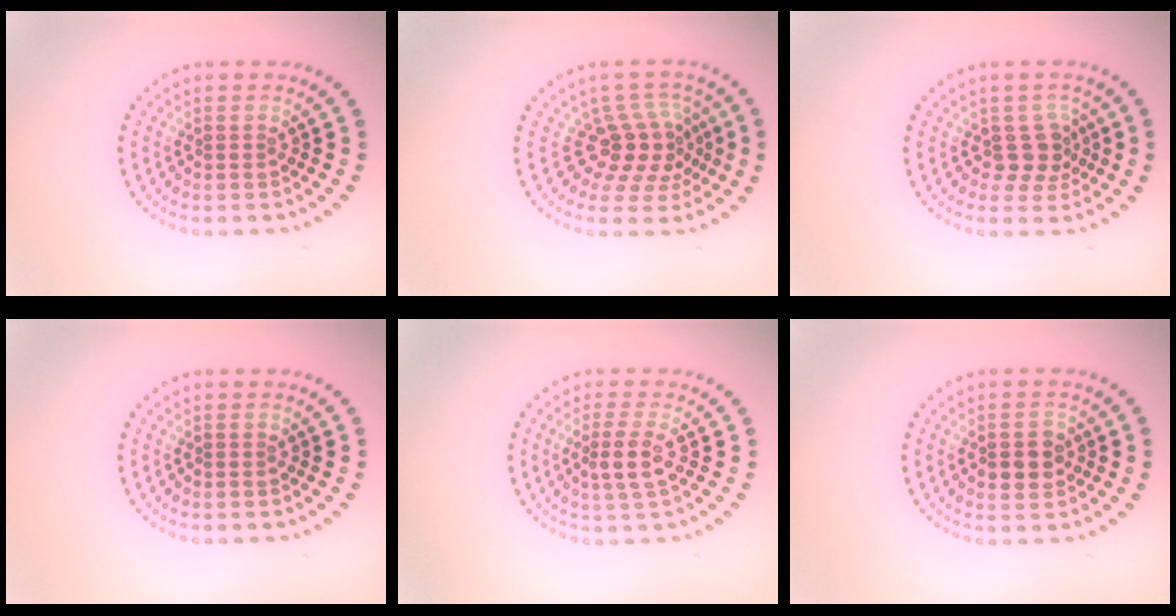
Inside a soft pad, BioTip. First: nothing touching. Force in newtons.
{"total": 3.8, "press": 2.7, "slide": 2.6}
{"total": 2.5, "press": 1.9, "slide": 1.6}
{"total": 0.0}
{"total": 2.5, "press": 2.2, "slide": 1.1}
{"total": 2.3, "press": 2.3, "slide": 0.3}